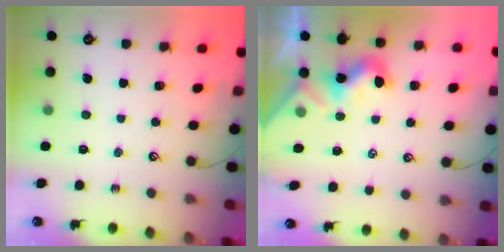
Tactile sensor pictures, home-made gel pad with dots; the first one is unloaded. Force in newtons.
{"total": 1.8, "press": 1.8, "slide": 0.5}